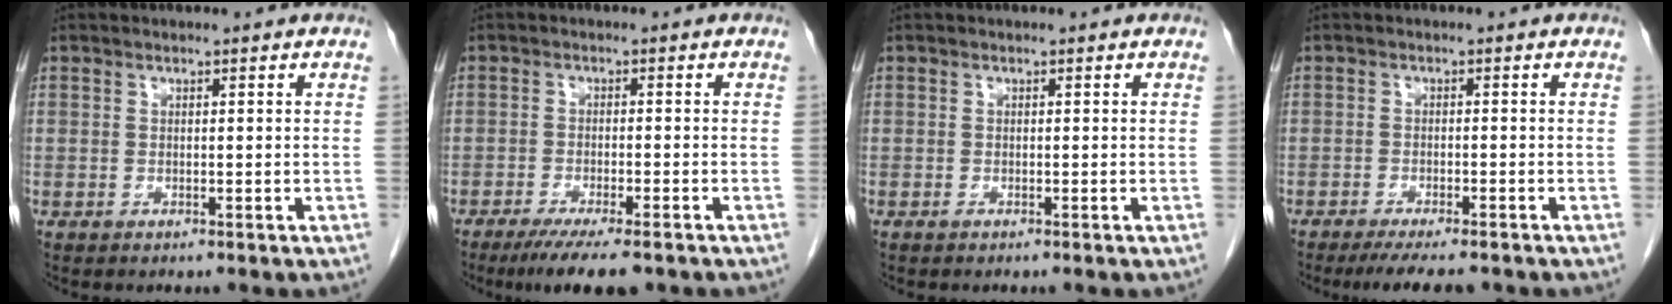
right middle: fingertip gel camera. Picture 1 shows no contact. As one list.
[{"total": 8.2, "force": [-6.1, 1.2, 5.4], "torque": [-0.078, -0.017, -0.092]}, {"total": 0.0}, {"total": 7.2, "force": [-6.0, 1.2, 3.9], "torque": [-0.051, -0.011, -0.090]}]